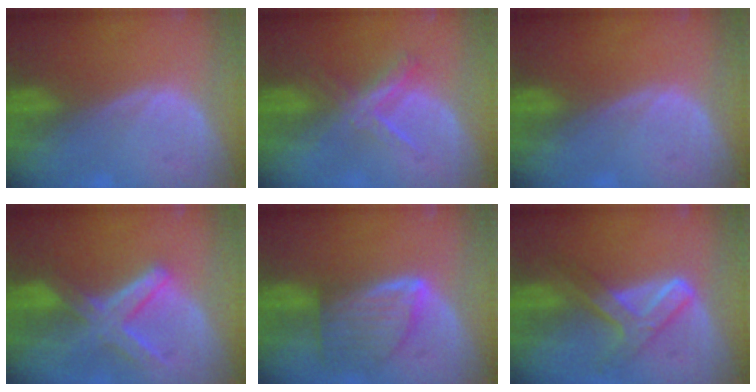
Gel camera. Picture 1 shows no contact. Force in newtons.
{"total": 5.5, "press": 5.1, "slide": 2.1}
{"total": 0.0}
{"total": 8.2, "press": 7.1, "slide": 4.1}
{"total": 8.1, "press": 7.2, "slide": 3.6}
{"total": 7.2, "press": 6.1, "slide": 3.8}